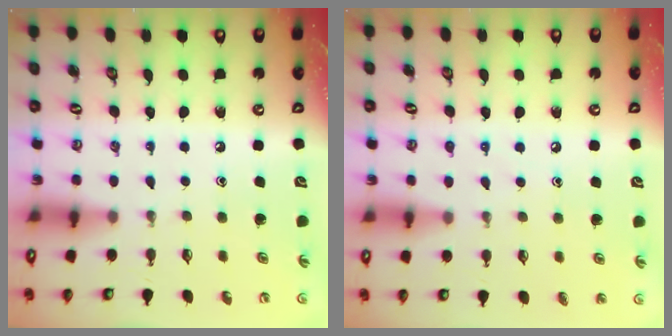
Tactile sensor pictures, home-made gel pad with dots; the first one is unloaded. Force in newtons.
{"total": 4.9, "press": 4.9, "slide": 0.6}